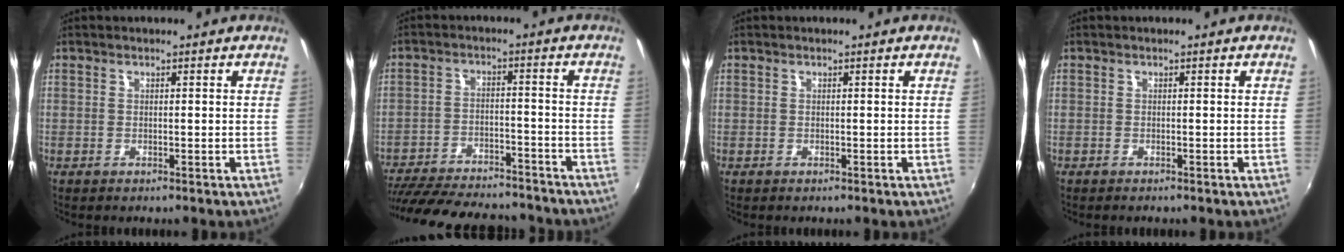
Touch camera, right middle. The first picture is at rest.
{"total": 22.6, "force": [-19.6, 6.4, 9.4], "torque": [-0.198, -0.012, -0.276]}
{"total": 0.0}
{"total": 0.0}